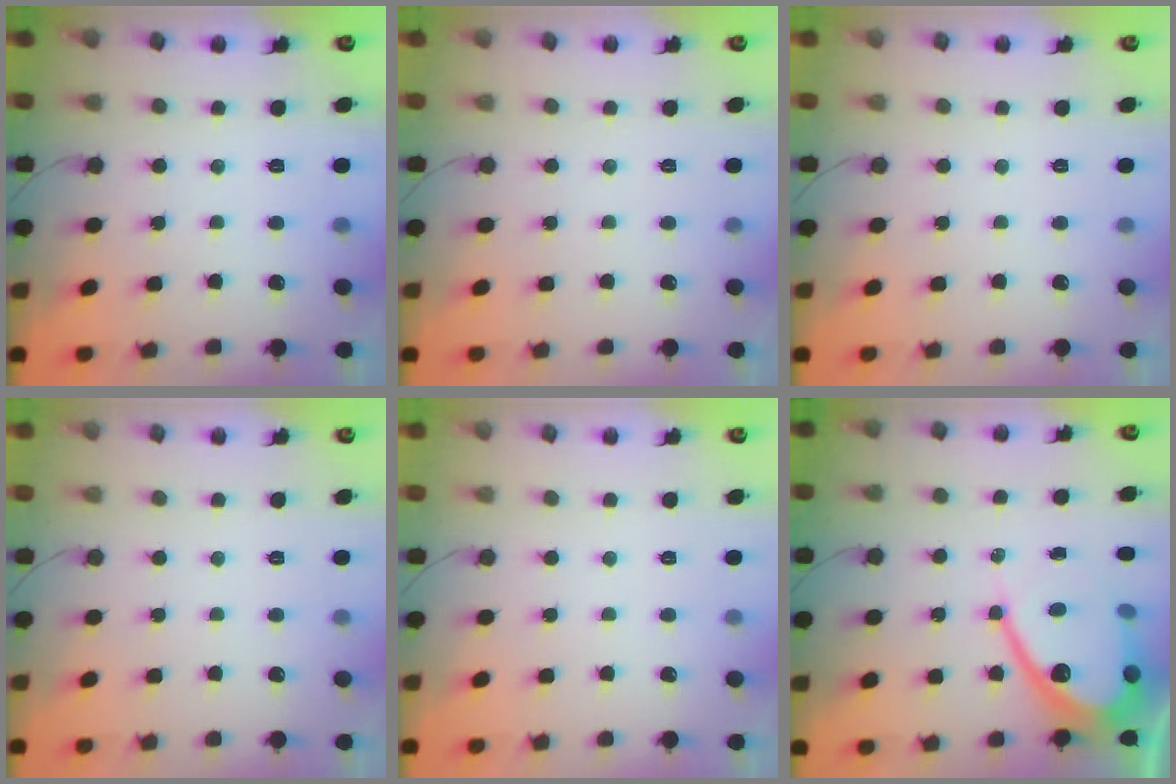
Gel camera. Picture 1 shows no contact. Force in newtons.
{"total": 0.0}
{"total": 0.0}
{"total": 0.0}
{"total": 0.0}
{"total": 14.0, "press": 14.0, "slide": 0.9}